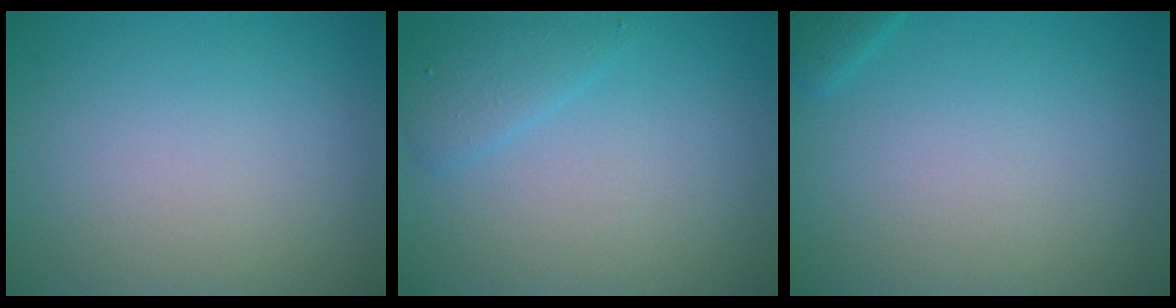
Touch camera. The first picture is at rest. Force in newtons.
{"total": 2.0, "press": 2.0, "slide": 0.1}
{"total": 1.1, "press": 1.1, "slide": 0.1}